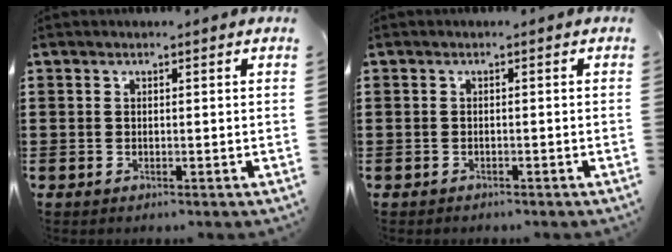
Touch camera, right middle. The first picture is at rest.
{"total": 0.6, "force": [-0.6, 0.2, 0.0], "torque": [-0.001, 0.001, -0.013]}